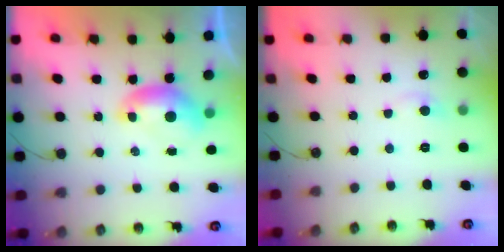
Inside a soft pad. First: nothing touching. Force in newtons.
{"total": 1.0, "press": 0.8, "slide": 0.7}